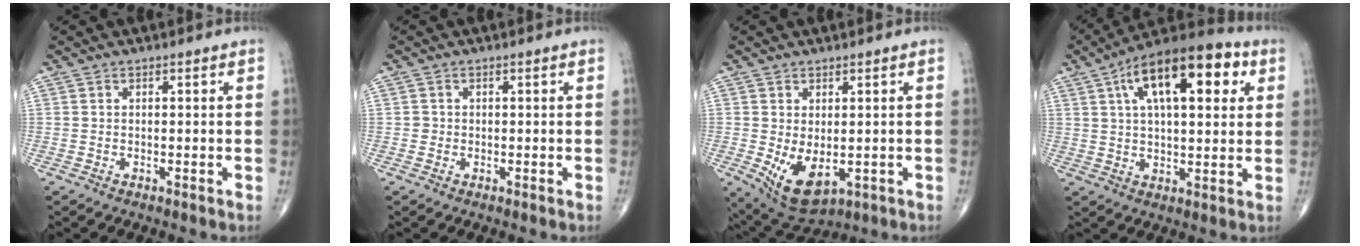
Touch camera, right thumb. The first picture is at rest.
{"total": 0.9, "force": [-0.1, 0.9, 0.0], "torque": [0.003, 0.004, -0.002]}
{"total": 8.4, "force": [-1.4, 4.6, 6.9], "torque": [-0.110, -0.011, -0.001]}
{"total": 19.7, "force": [7.1, 8.5, 16.3], "torque": [-0.241, 0.013, 0.106]}